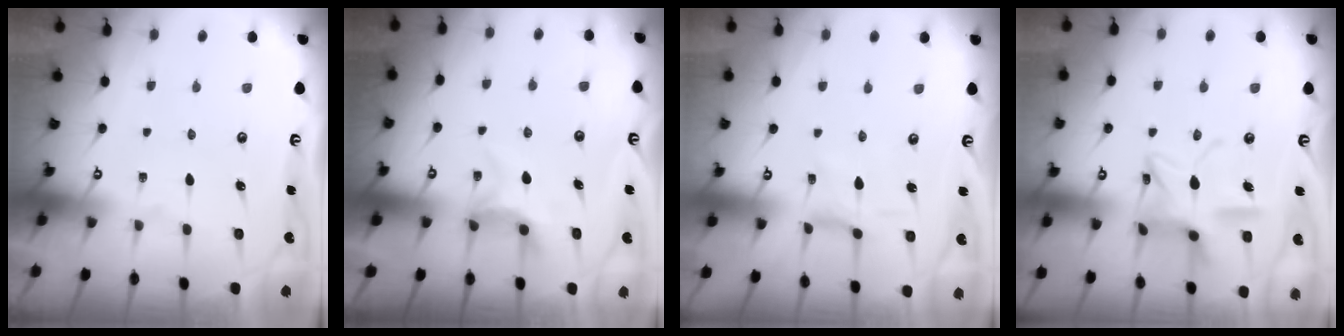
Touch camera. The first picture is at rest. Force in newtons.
{"total": 5.9, "press": 5.9, "slide": 0.4}
{"total": 2.1, "press": 2.1, "slide": 0.1}
{"total": 13.3, "press": 13.3, "slide": 1.0}